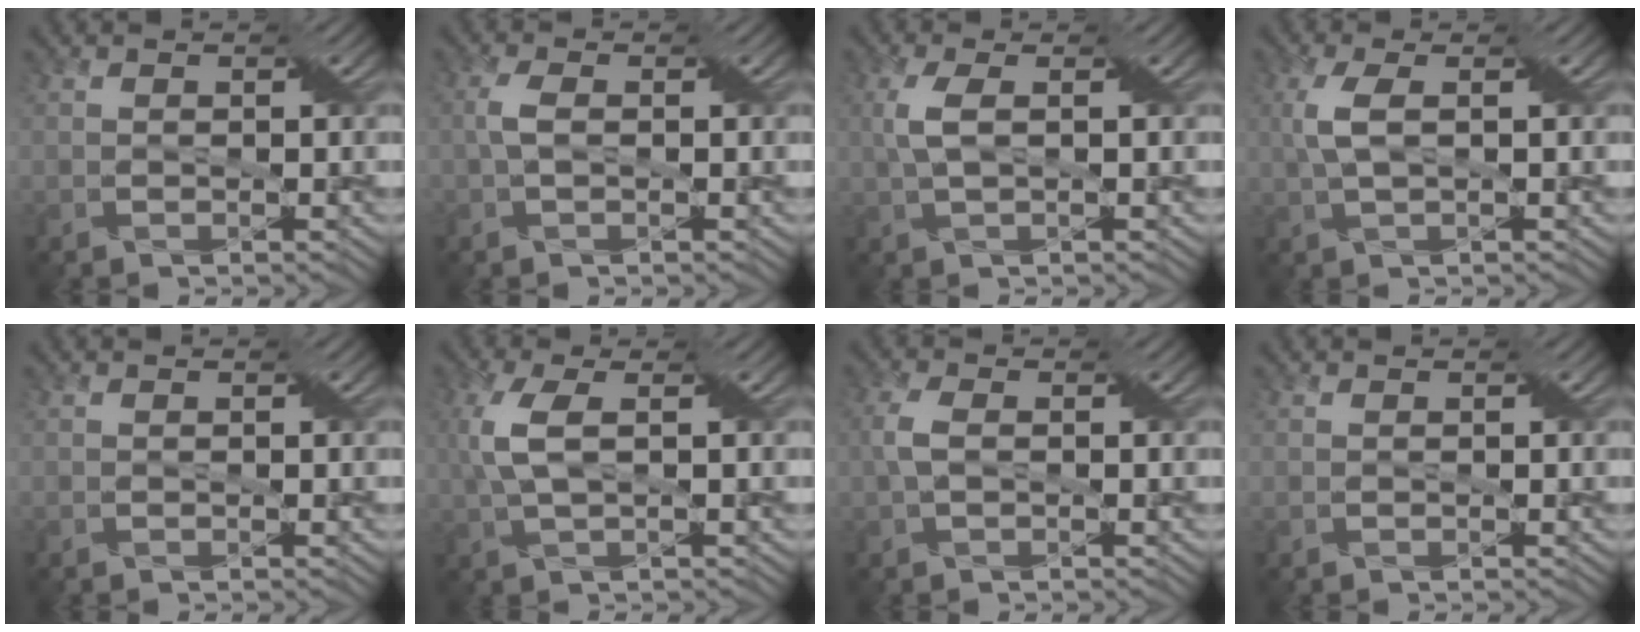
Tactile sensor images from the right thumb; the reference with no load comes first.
{"total": 2.0, "force": [0.2, 0.9, 1.7], "torque": [-0.044, 0.009, 0.002]}
{"total": 3.3, "force": [0.5, 1.0, 3.1], "torque": [-0.082, 0.010, 0.011]}
{"total": 3.8, "force": [0.6, 1.2, 3.6], "torque": [-0.093, 0.011, 0.013]}
{"total": 0.0}
{"total": 5.0, "force": [0.8, 1.7, 4.7], "torque": [-0.123, 0.010, 0.016]}
{"total": 2.7, "force": [0.1, 1.5, 2.2], "torque": [-0.058, 0.008, -0.001]}
{"total": 0.0}